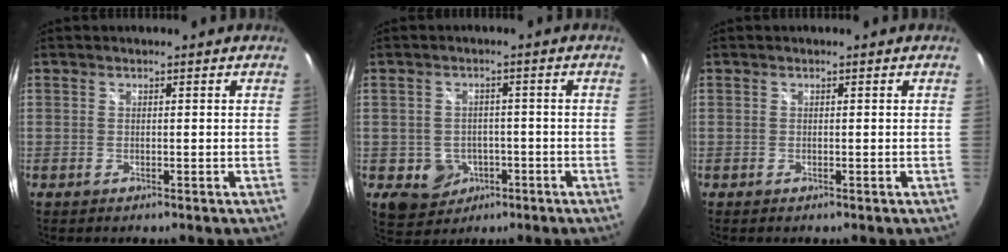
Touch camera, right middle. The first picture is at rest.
{"total": 7.0, "force": [-2.6, 6.1, 2.3], "torque": [-0.059, 0.005, -0.020]}
{"total": 0.0}